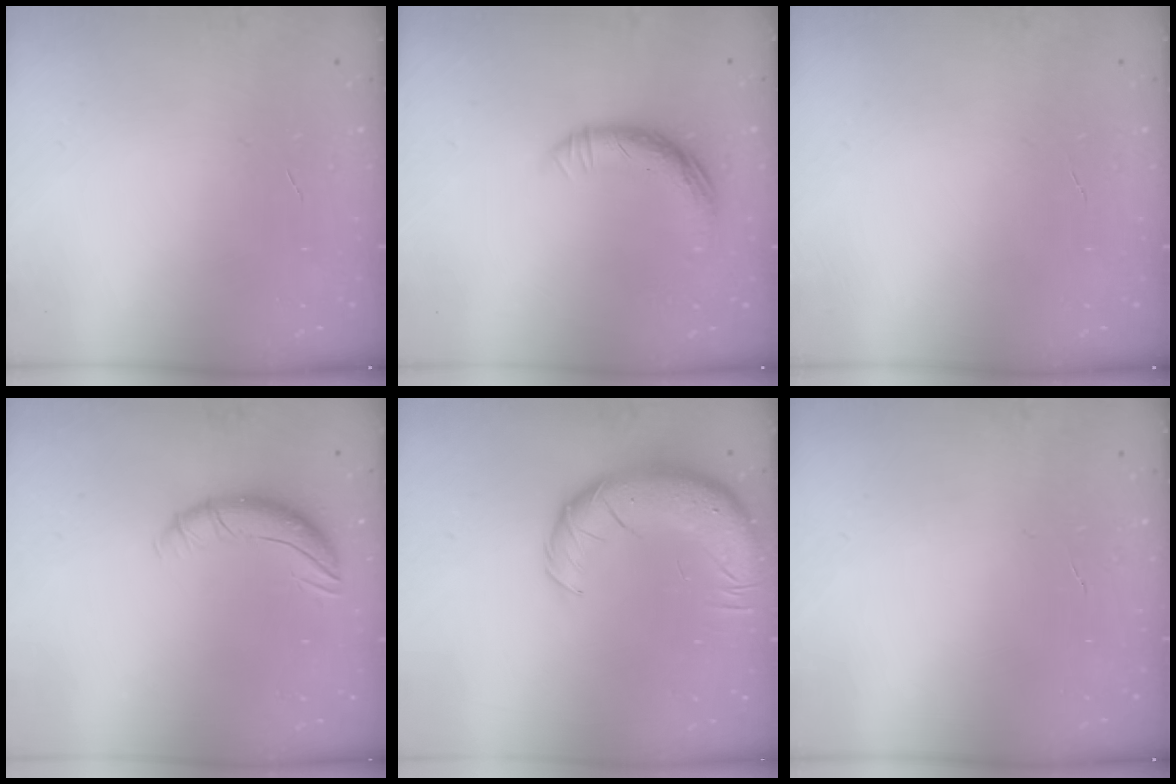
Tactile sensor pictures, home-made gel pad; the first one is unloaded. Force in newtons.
{"total": 11.0, "press": 10.9, "slide": 1.5}
{"total": 0.0}
{"total": 6.9, "press": 6.8, "slide": 1.4}
{"total": 13.9, "press": 13.6, "slide": 2.8}
{"total": 0.0}